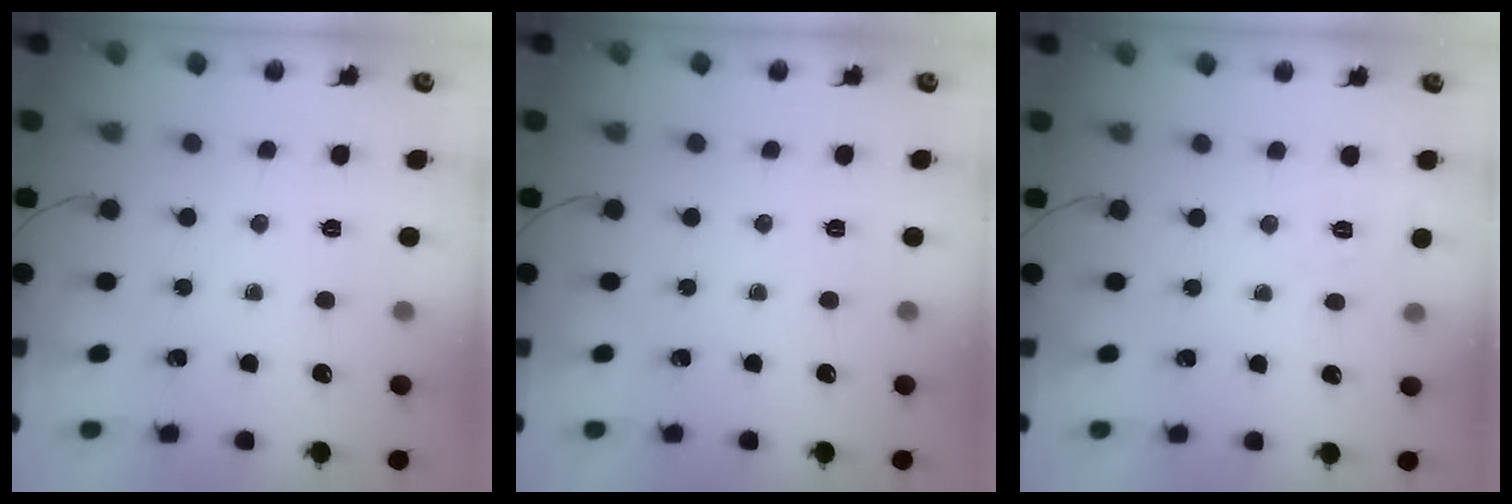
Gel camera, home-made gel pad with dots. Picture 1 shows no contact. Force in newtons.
{"total": 0.0}
{"total": 5.2, "press": 4.8, "slide": 2.1}